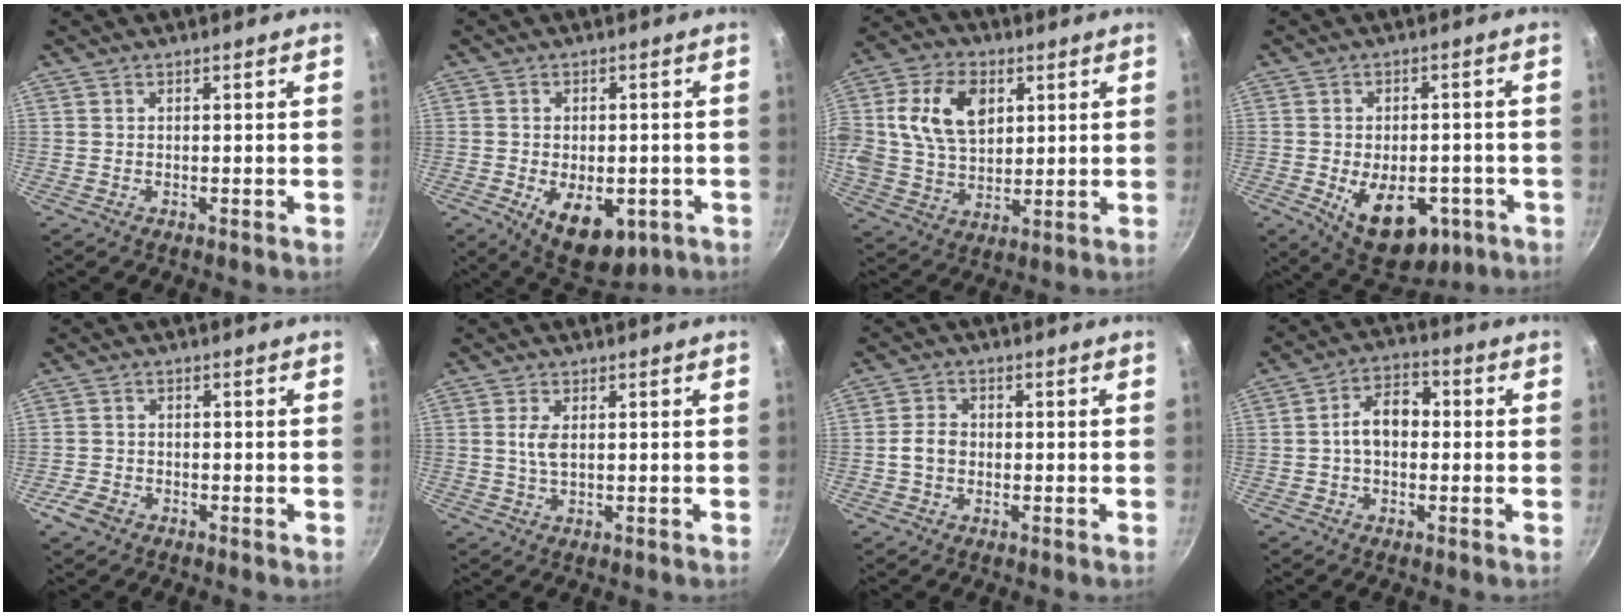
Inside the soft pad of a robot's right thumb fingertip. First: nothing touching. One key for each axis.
{"total": 11.5, "fx": -3.6, "fy": 6.7, "fz": 8.6, "tx": -0.089, "ty": 0.000, "tz": -0.035}
{"total": 16.0, "fx": 4.2, "fy": 11.1, "fz": 10.7, "tx": -0.190, "ty": 0.007, "tz": 0.074}
{"total": 14.7, "fx": -4.9, "fy": 9.0, "fz": 10.6, "tx": -0.117, "ty": 0.002, "tz": -0.052}
{"total": 3.4, "fx": -2.1, "fy": 2.2, "fz": 1.5, "tx": -0.031, "ty": 0.016, "tz": -0.040}
{"total": 2.9, "fx": 0.5, "fy": 1.4, "fz": 2.6, "tx": -0.052, "ty": 0.000, "tz": 0.009}
{"total": 3.8, "fx": -0.7, "fy": 2.9, "fz": 2.3, "tx": -0.034, "ty": 0.018, "tz": -0.016}
{"total": 7.6, "fx": -0.2, "fy": 5.1, "fz": 5.6, "tx": -0.063, "ty": 0.028, "tz": -0.015}